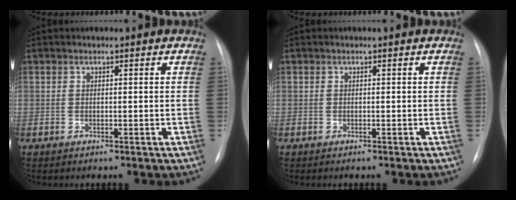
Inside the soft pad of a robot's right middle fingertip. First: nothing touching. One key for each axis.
{"total": 0.0}